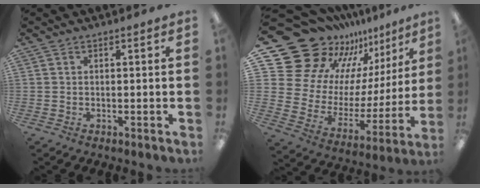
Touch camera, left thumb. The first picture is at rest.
{"total": 21.6, "force": [17.2, 11.9, 5.4], "torque": [-0.125, -0.146, 0.338]}